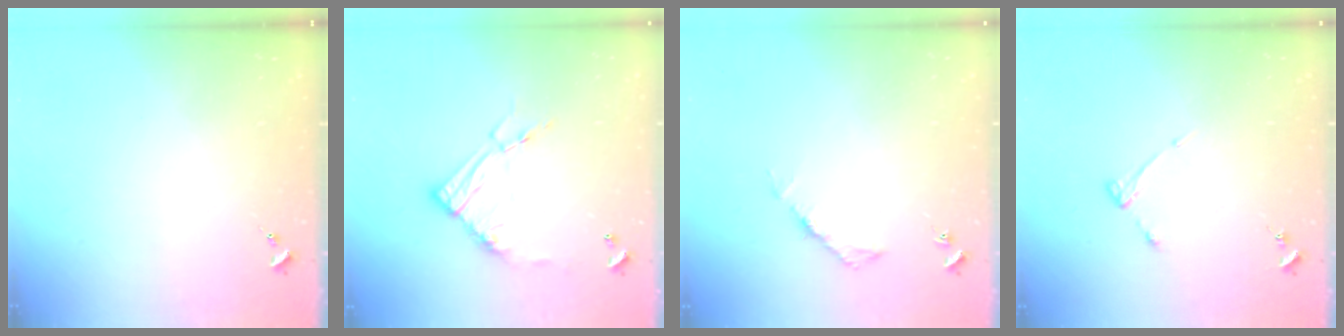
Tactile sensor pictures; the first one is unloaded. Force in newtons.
{"total": 13.1, "press": 13.0, "slide": 1.2}
{"total": 4.2, "press": 4.1, "slide": 0.6}
{"total": 3.2, "press": 3.1, "slide": 0.5}